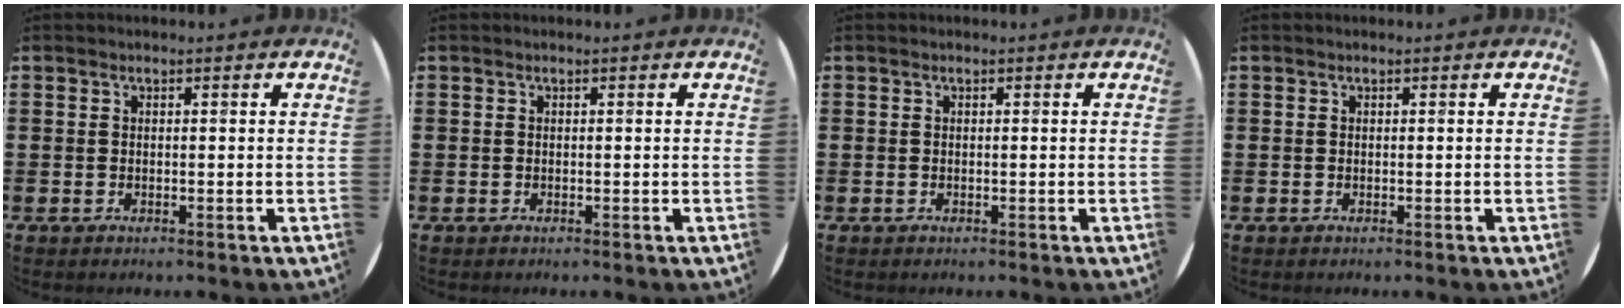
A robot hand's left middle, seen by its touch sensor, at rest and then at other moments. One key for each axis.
{"total": 0.0}
{"total": 0.0}
{"total": 0.0}